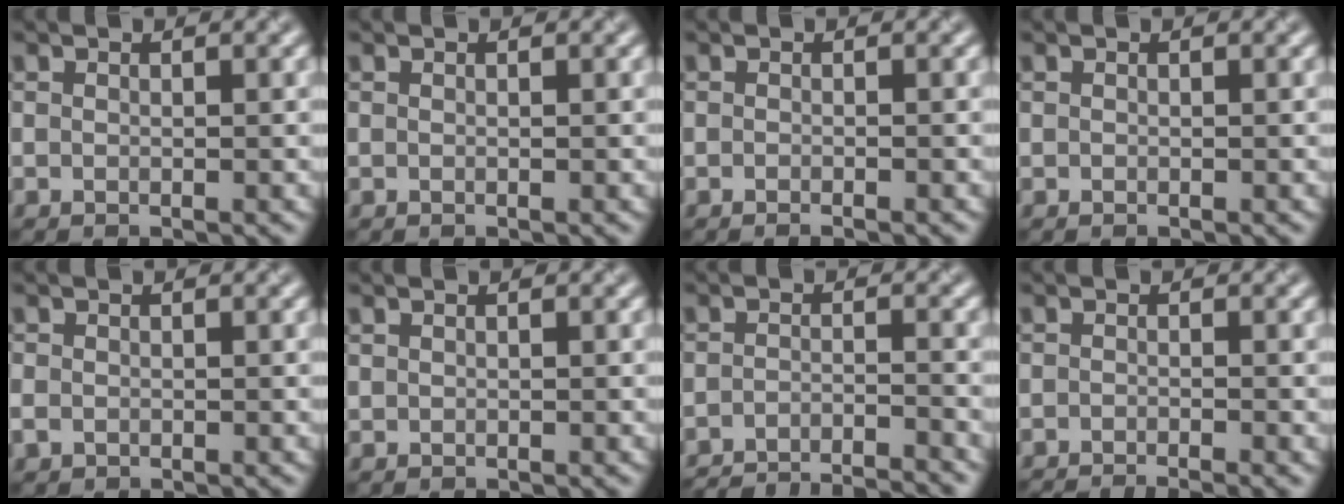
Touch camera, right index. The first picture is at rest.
{"total": 0.0}
{"total": 0.7, "force": [-0.5, 0.0, 0.4], "torque": [-0.004, -0.002, -0.008]}
{"total": 0.0}
{"total": 1.1, "force": [-0.3, 1.0, 0.5], "torque": [-0.009, -0.005, -0.006]}
{"total": 0.0}
{"total": 8.7, "force": [-8.4, 1.2, 2.1], "torque": [-0.026, -0.008, -0.123]}
{"total": 2.8, "force": [-2.1, 0.4, 1.7], "torque": [-0.022, -0.003, -0.038]}